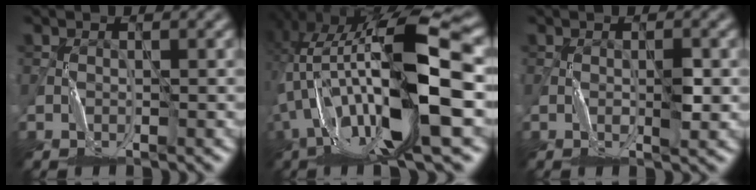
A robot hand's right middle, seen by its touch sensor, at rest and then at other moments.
{"total": 15.2, "force": [-1.9, 4.3, 14.5], "torque": [-0.272, 0.020, -0.027]}
{"total": 1.3, "force": [0.0, 0.2, 1.3], "torque": [-0.020, -0.002, 0.001]}